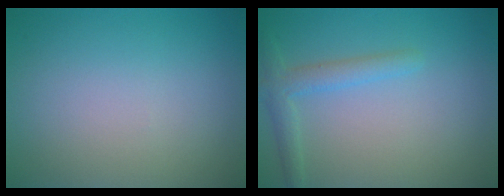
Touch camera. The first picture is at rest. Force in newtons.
{"total": 2.3, "press": 2.3, "slide": 0.1}